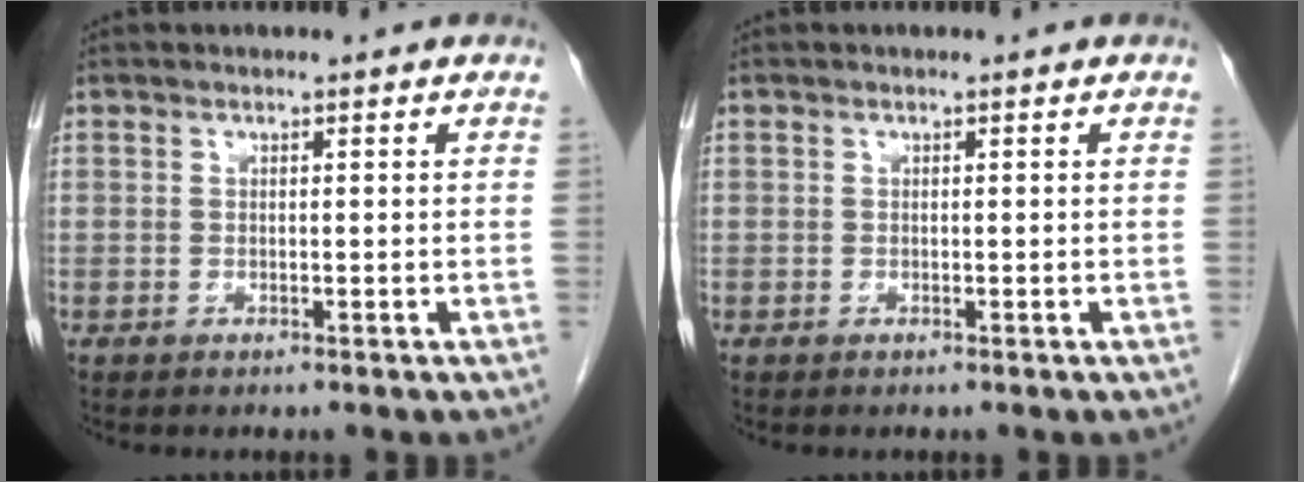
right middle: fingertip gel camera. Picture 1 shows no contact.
{"total": 0.0}